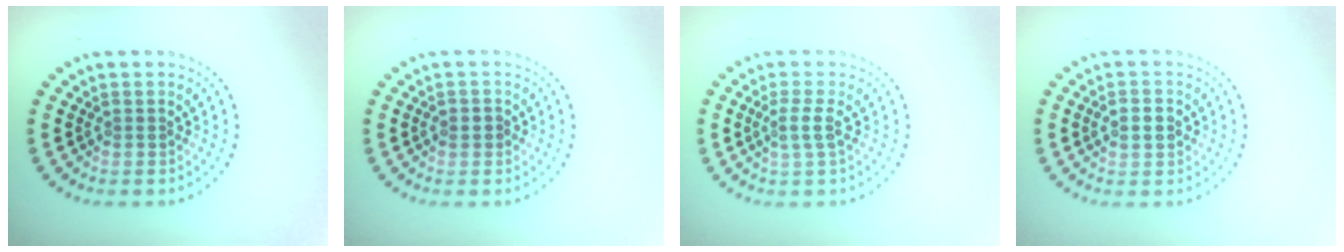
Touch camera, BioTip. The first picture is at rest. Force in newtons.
{"total": 1.2, "press": 1.1, "slide": 0.4}
{"total": 1.7, "press": 1.4, "slide": 1.0}
{"total": 2.7, "press": 2.7, "slide": 0.1}